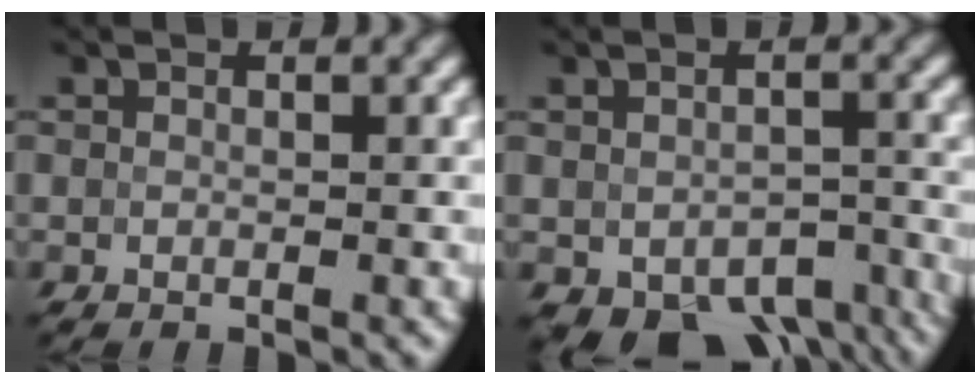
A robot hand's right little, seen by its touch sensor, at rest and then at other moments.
{"total": 8.5, "force": [-6.4, 4.8, 3.0], "torque": [-0.040, -0.017, -0.089]}